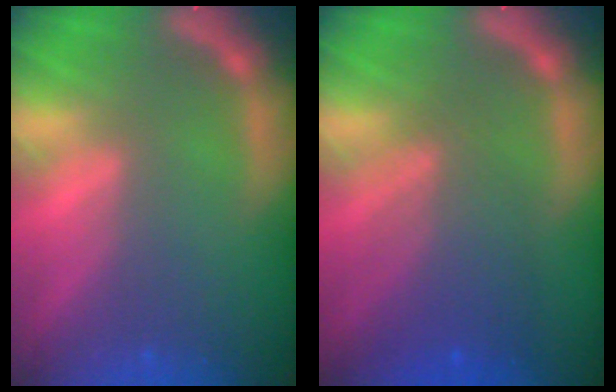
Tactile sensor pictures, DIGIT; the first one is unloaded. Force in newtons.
{"total": 5.5}